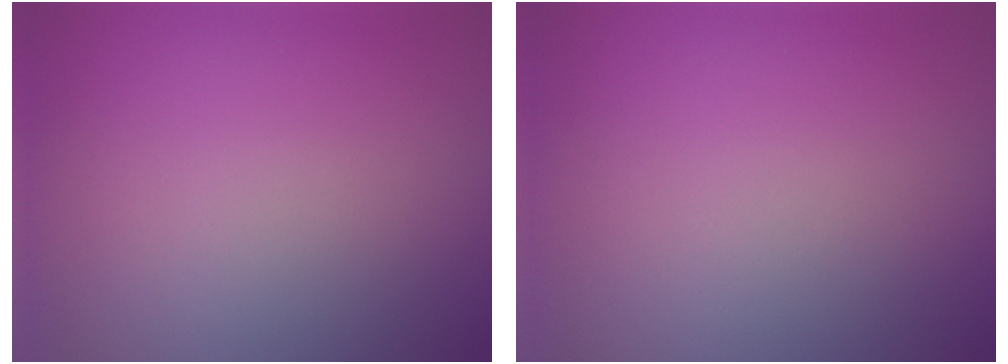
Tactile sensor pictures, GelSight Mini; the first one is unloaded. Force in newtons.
{"total": 0.0}